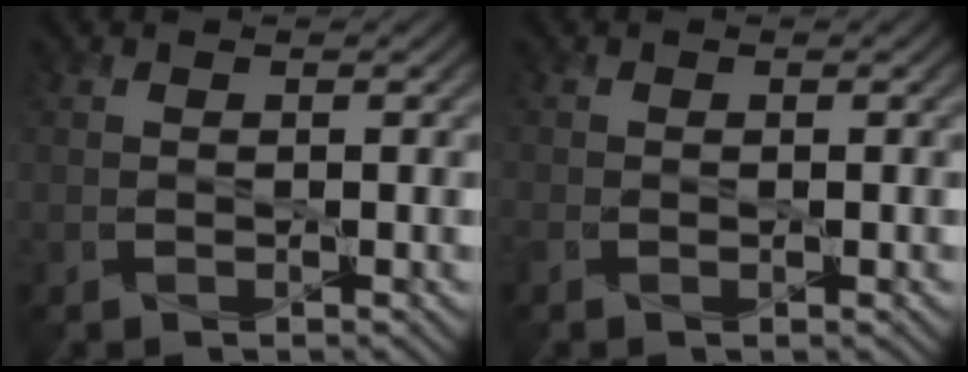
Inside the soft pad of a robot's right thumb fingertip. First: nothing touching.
{"total": 1.2, "force": [-0.6, 0.6, 0.8], "torque": [-0.022, -0.006, -0.011]}